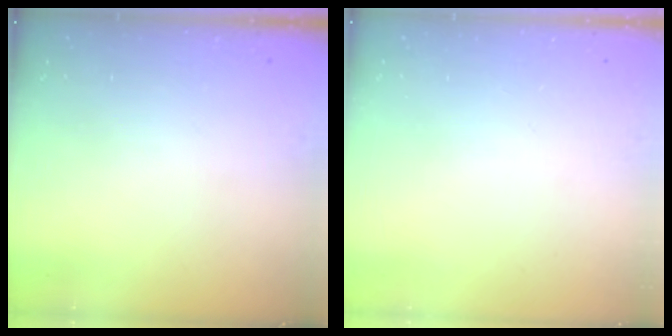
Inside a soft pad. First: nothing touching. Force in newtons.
{"total": 0.0}